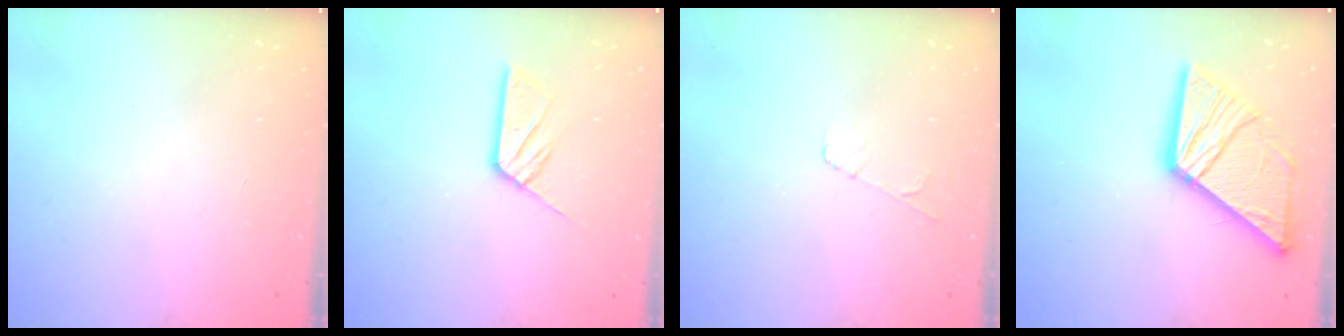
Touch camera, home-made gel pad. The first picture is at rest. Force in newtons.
{"total": 7.4, "press": 7.4, "slide": 0.4}
{"total": 3.9, "press": 3.9, "slide": 0.5}
{"total": 15.7, "press": 15.6, "slide": 1.7}